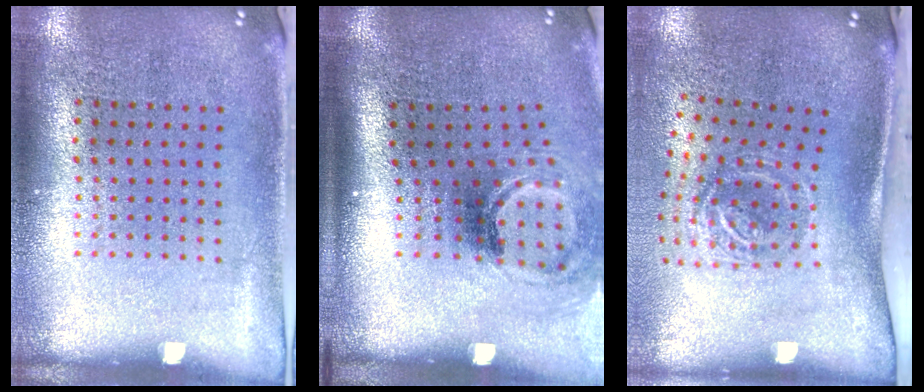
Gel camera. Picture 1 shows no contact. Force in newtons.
{"total": 2.0, "press": 1.3, "slide": 1.6}
{"total": 2.0, "press": 1.3, "slide": 1.6}